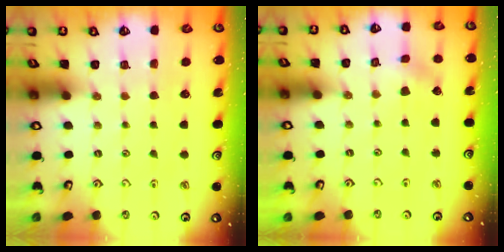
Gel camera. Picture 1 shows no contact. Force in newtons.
{"total": 1.9, "press": 1.9, "slide": 0.2}